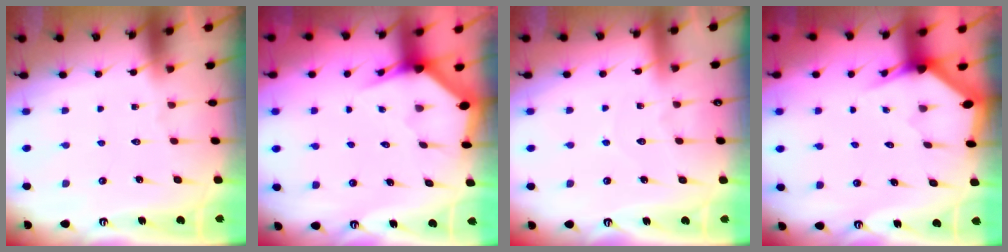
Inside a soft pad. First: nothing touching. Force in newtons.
{"total": 3.2, "press": 3.1, "slide": 0.4}
{"total": 3.5, "press": 3.5, "slide": 0.3}
{"total": 2.8, "press": 2.8, "slide": 0.1}